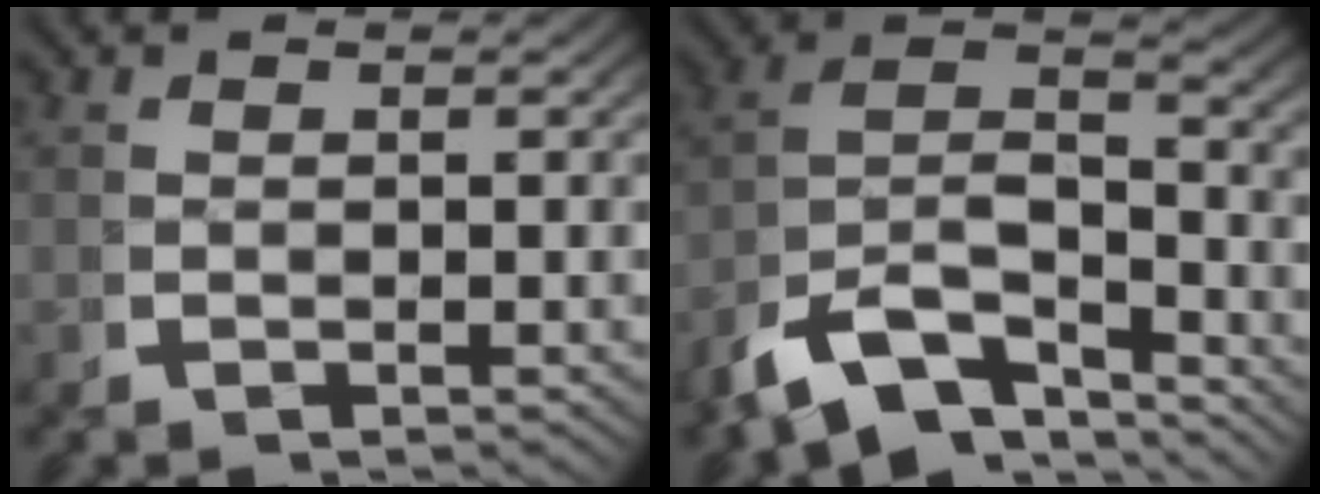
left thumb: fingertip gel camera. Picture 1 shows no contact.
{"total": 12.6, "force": [-3.8, 8.8, 8.1], "torque": [-0.176, -0.046, -0.057]}